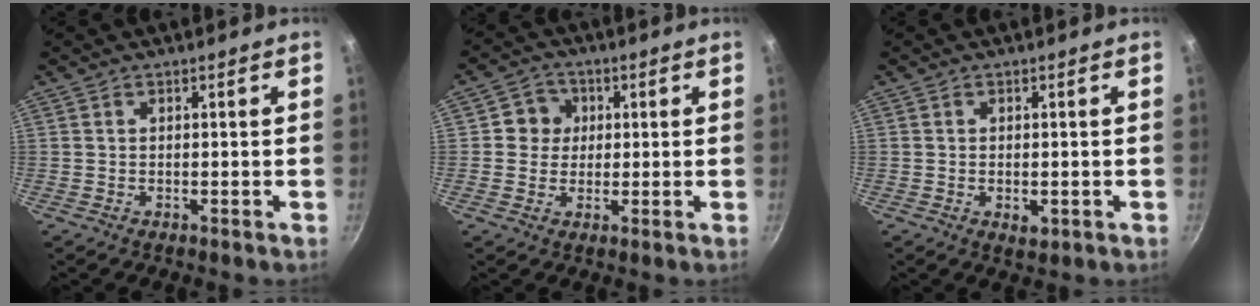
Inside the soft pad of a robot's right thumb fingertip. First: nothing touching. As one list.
[{"total": 5.2, "force": [0.9, 4.9, 1.4], "torque": [0.013, 0.005, 0.005]}, {"total": 2.5, "force": [-0.5, 1.5, 2.0], "torque": [-0.030, -0.006, -0.007]}]